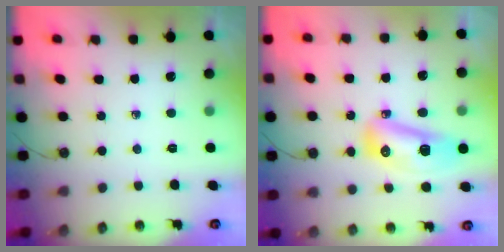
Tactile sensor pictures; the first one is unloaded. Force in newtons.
{"total": 12.3, "press": 12.2, "slide": 1.7}